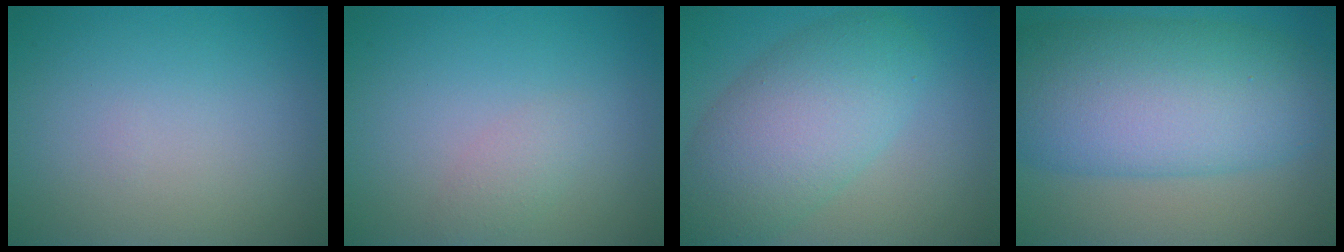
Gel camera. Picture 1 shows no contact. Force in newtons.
{"total": 1.4, "press": 1.4, "slide": 0.1}
{"total": 7.6, "press": 7.6, "slide": 0.4}
{"total": 11.7, "press": 11.7, "slide": 0.4}